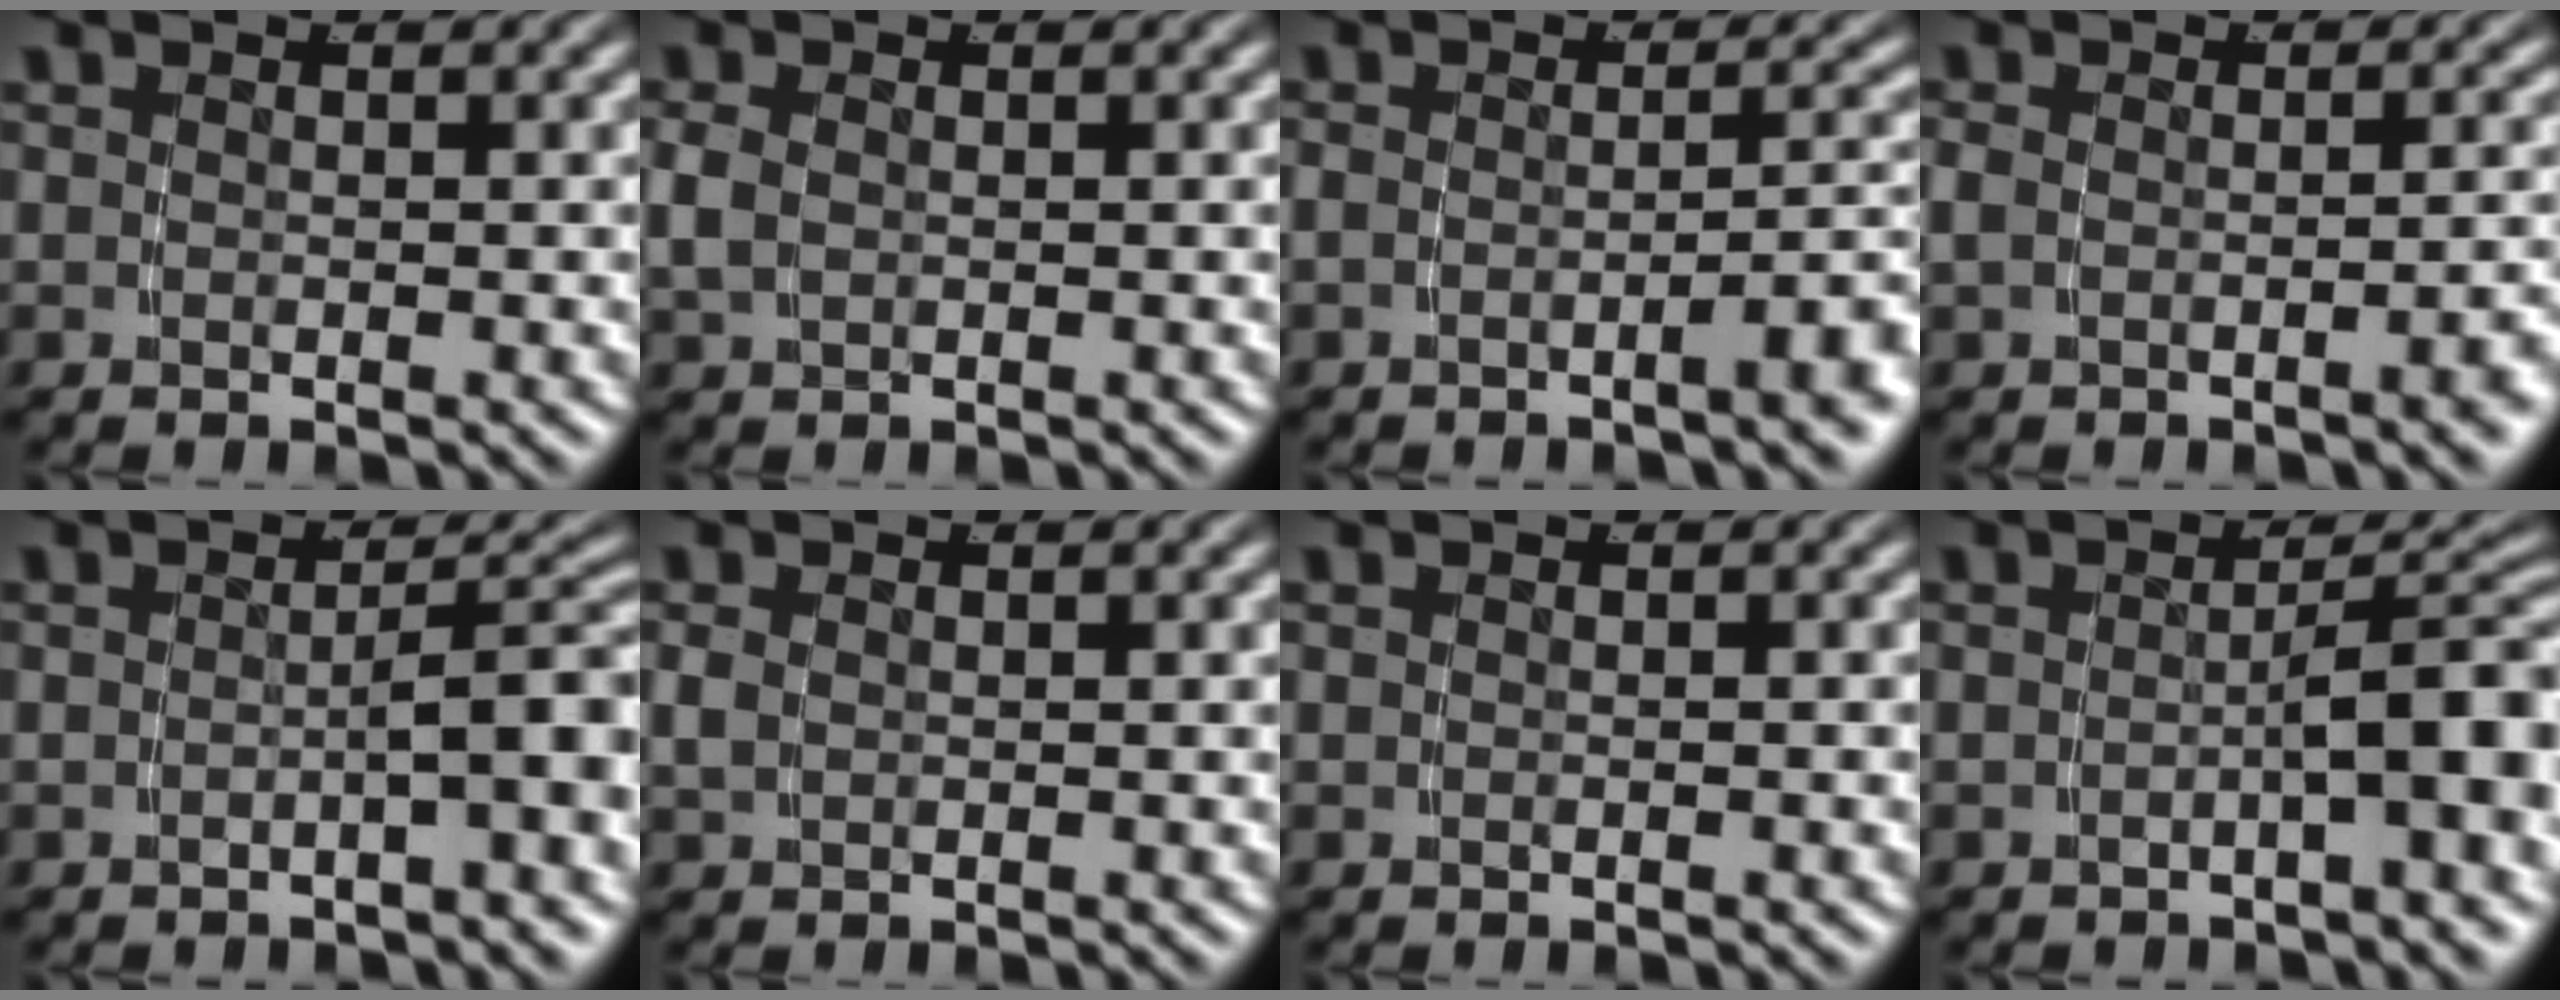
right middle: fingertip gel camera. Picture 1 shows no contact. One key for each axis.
{"total": 1.4, "fx": 0.0, "fy": 1.0, "fz": 1.0, "tx": -0.034, "ty": -0.005, "tz": 0.010}
{"total": 3.6, "fx": -1.6, "fy": 0.8, "fz": 3.2, "tx": -0.042, "ty": 0.009, "tz": -0.033}
{"total": 2.4, "fx": -1.2, "fy": 0.6, "fz": 2.0, "tx": -0.037, "ty": 0.004, "tz": -0.018}
{"total": 4.6, "fx": -1.9, "fy": 0.9, "fz": 4.1, "tx": -0.035, "ty": 0.005, "tz": -0.027}
{"total": 0.7, "fx": 0.0, "fy": 0.4, "fz": 0.6, "tx": -0.020, "ty": -0.006, "tz": 0.009}
{"total": 0.0}
{"total": 5.7, "fx": -2.1, "fy": 1.2, "fz": 5.2, "tx": -0.046, "ty": 0.006, "tz": -0.032}